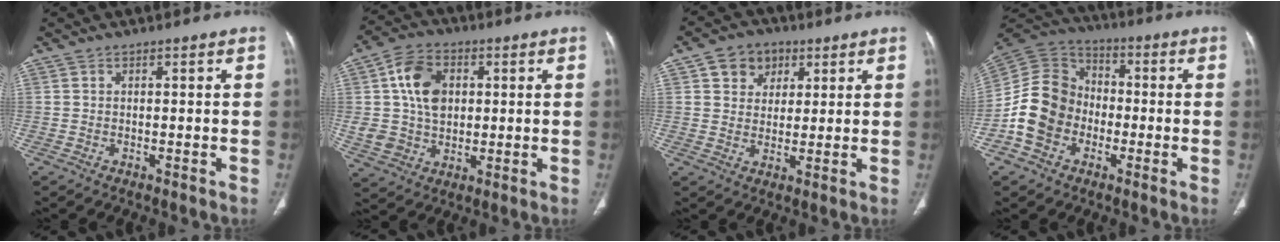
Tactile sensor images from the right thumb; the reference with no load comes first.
{"total": 12.4, "force": [2.5, 9.2, 7.9], "torque": [-0.116, 0.006, 0.048]}
{"total": 7.1, "force": [3.1, 5.8, 2.8], "torque": [-0.009, -0.007, 0.046]}
{"total": 13.2, "force": [-3.7, 10.9, 6.5], "torque": [-0.108, 0.040, -0.077]}